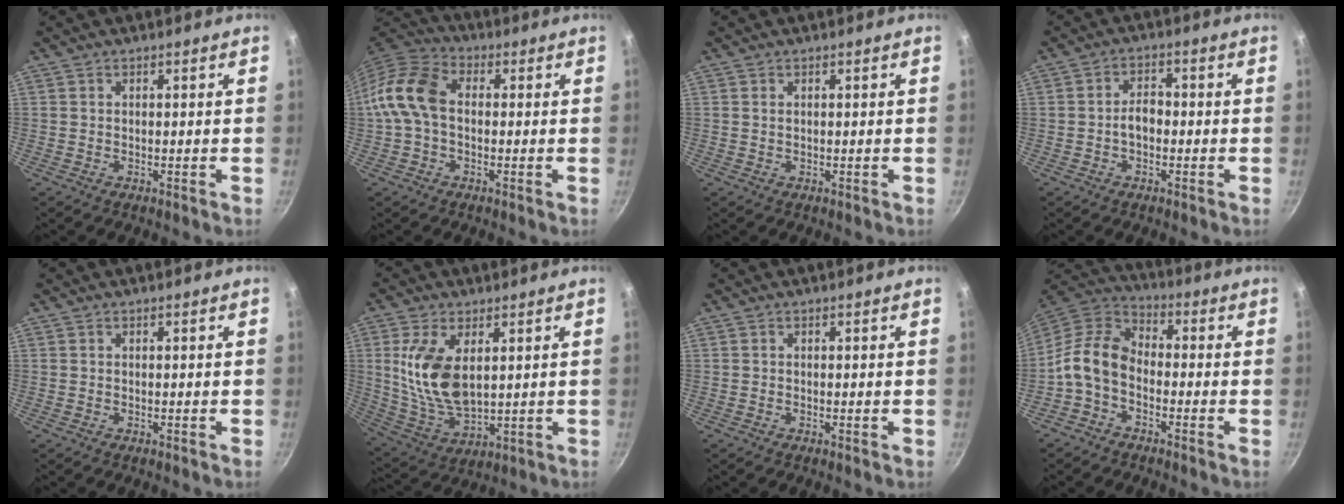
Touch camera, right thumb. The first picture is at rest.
{"total": 10.8, "force": [-0.2, 7.3, 7.9], "torque": [-0.141, 0.031, -0.024]}
{"total": 0.7, "force": [0.2, 0.5, 0.5], "torque": [-0.009, 0.002, 0.004]}
{"total": 3.7, "force": [-0.9, 2.4, 2.7], "torque": [-0.028, 0.019, -0.017]}
{"total": 0.0}
{"total": 13.5, "force": [3.1, 7.2, 11.0], "torque": [-0.213, -0.025, 0.071]}
{"total": 0.0}
{"total": 9.7, "force": [-2.9, 6.4, 6.8], "torque": [-0.126, 0.048, -0.075]}